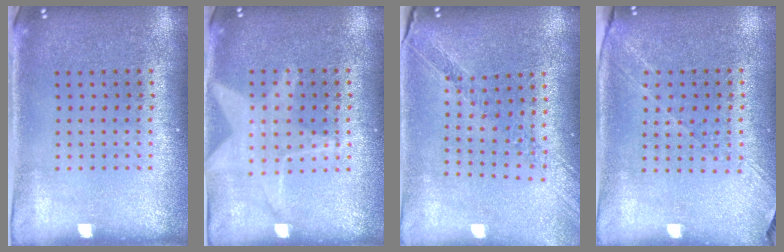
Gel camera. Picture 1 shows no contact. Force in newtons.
{"total": 1.3, "press": 1.3, "slide": 0.5}
{"total": 1.1, "press": 1.1, "slide": 0.2}
{"total": 1.4, "press": 1.3, "slide": 0.6}